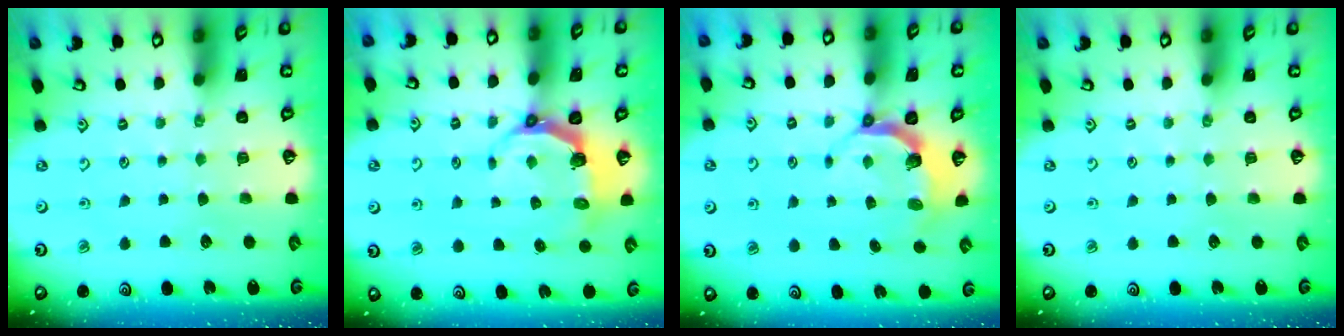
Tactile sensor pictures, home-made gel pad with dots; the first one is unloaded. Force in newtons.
{"total": 5.7, "press": 4.3, "slide": 3.8}
{"total": 5.2, "press": 4.0, "slide": 3.4}
{"total": 0.0}